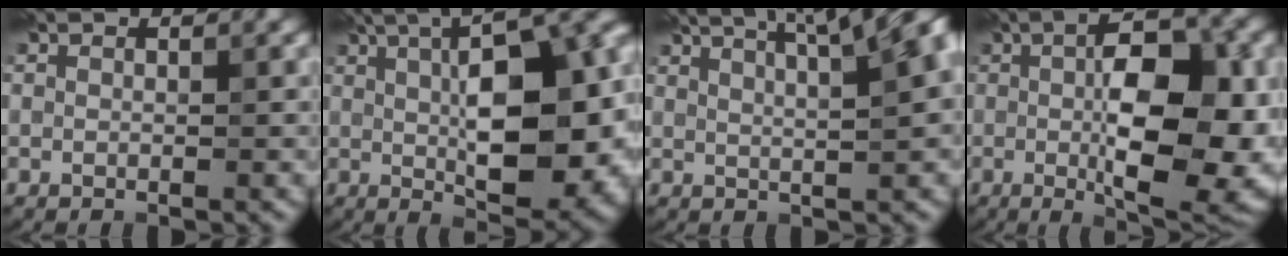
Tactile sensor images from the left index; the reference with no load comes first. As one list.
[{"total": 14.3, "force": [1.8, 5.4, 13.1], "torque": [-0.162, 0.014, 0.027]}, {"total": 14.5, "force": [7.6, 5.9, 10.9], "torque": [-0.081, 0.076, 0.073]}, {"total": 12.1, "force": [-0.2, 4.6, 11.2], "torque": [-0.151, -0.003, -0.004]}]